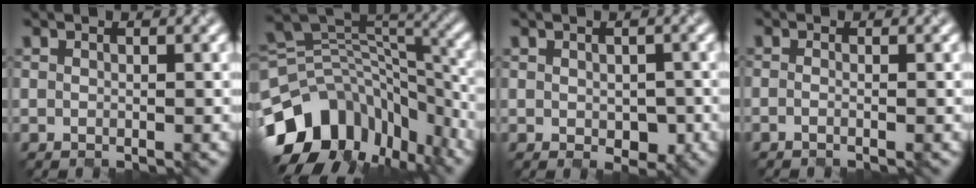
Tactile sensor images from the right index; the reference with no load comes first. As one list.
[{"total": 12.2, "force": [-6.7, 8.1, 6.3], "torque": [-0.141, 0.005, -0.110]}, {"total": 2.2, "force": [-0.4, 1.5, 1.6], "torque": [-0.025, -0.010, 0.002]}, {"total": 0.8, "force": [-0.5, 0.1, 0.5], "torque": [-0.004, -0.006, -0.017]}]